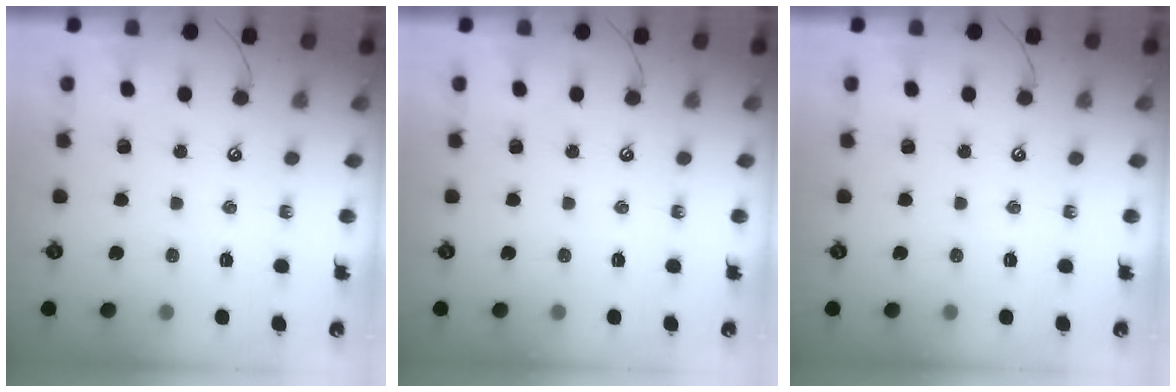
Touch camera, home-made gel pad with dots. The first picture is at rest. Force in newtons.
{"total": 0.0}
{"total": 0.0}